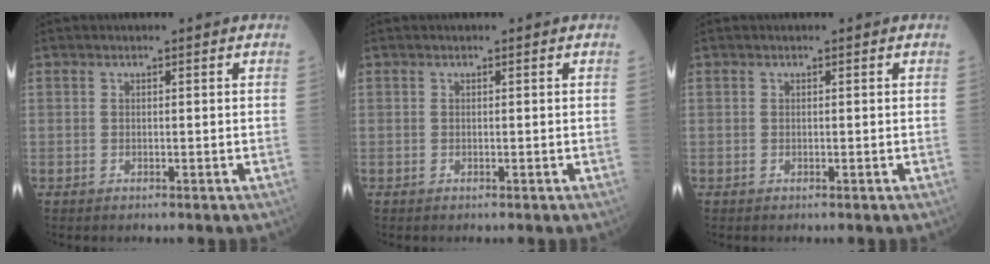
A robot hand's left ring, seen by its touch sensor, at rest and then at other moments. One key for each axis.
{"total": 0.0}
{"total": 0.0}